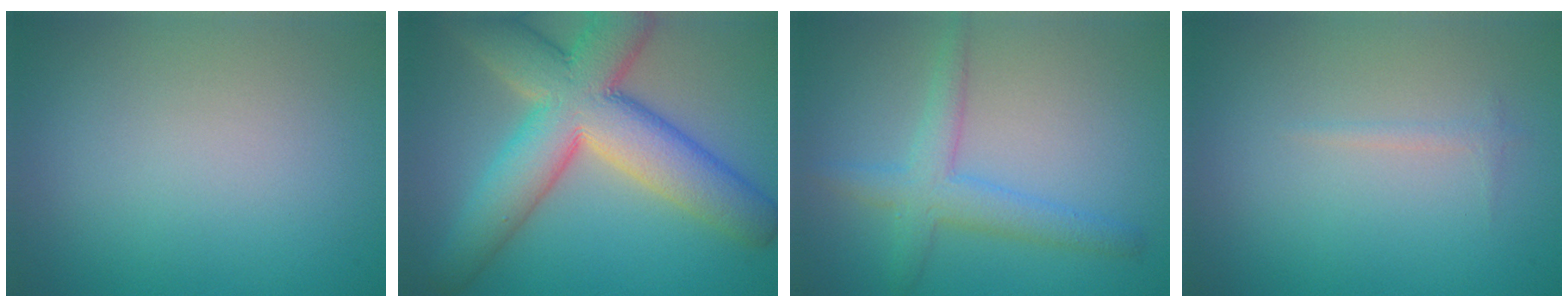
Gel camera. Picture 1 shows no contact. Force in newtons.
{"total": 11.5, "press": 11.4, "slide": 1.0}
{"total": 3.4, "press": 3.4, "slide": 0.2}
{"total": 0.7, "press": 0.7, "slide": 0.1}